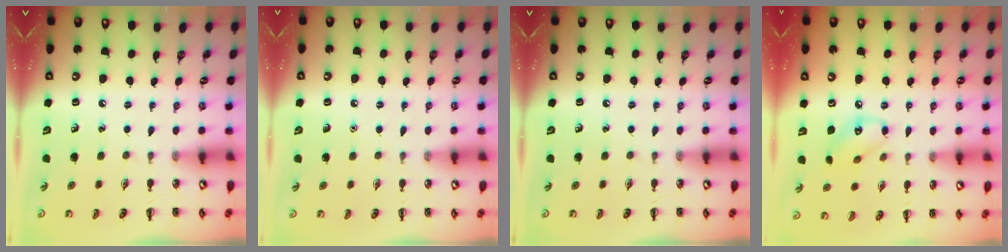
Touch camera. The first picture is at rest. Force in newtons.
{"total": 1.6, "press": 1.6, "slide": 0.1}
{"total": 0.0}
{"total": 7.4, "press": 7.3, "slide": 0.7}